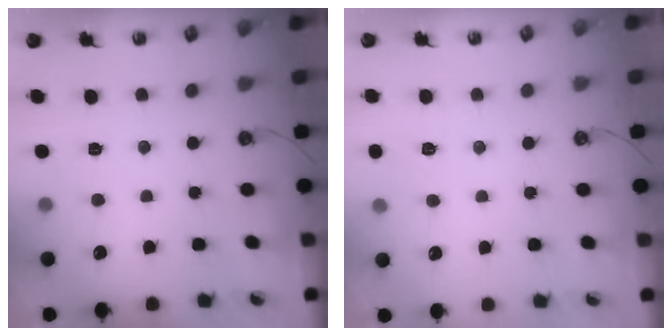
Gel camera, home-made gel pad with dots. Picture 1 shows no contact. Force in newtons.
{"total": 5.1, "press": 5.1, "slide": 0.5}